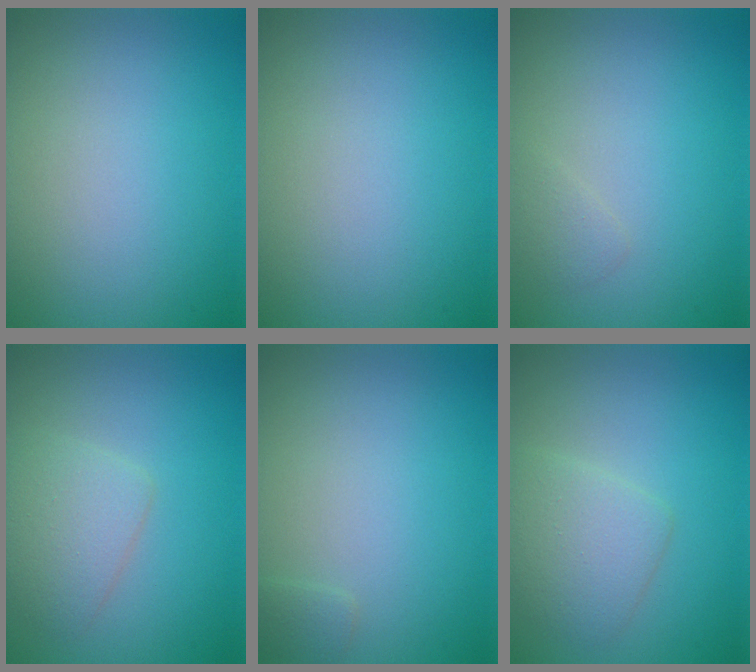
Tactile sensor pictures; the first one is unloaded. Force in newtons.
{"total": 0.0}
{"total": 0.8, "press": 0.8, "slide": 0.0}
{"total": 2.8, "press": 2.8, "slide": 0.1}
{"total": 0.8, "press": 0.8, "slide": 0.1}
{"total": 3.0, "press": 3.0, "slide": 0.1}